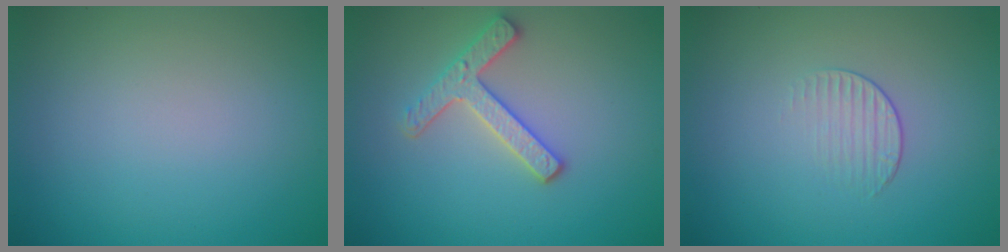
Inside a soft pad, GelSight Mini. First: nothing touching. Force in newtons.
{"total": 2.8, "press": 2.7, "slide": 0.9}
{"total": 1.2, "press": 0.4, "slide": 1.2}